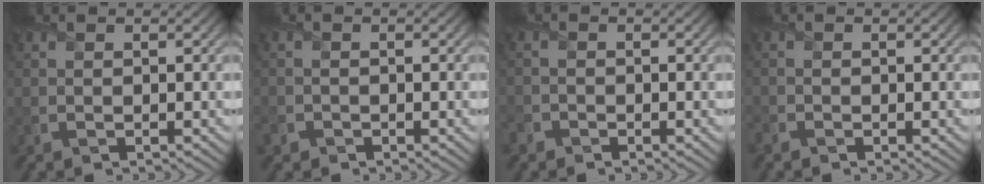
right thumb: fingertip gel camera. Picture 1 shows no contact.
{"total": 1.5, "force": [-1.0, 1.1, 0.2], "torque": [-0.002, -0.004, -0.025]}
{"total": 1.6, "force": [-1.2, 1.0, 0.2], "torque": [-0.006, -0.003, -0.032]}
{"total": 1.0, "force": [-0.9, 0.4, 0.1], "torque": [-0.005, -0.004, -0.024]}